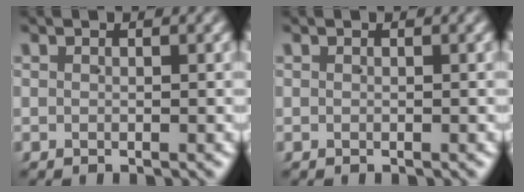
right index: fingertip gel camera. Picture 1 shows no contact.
{"total": 0.0}